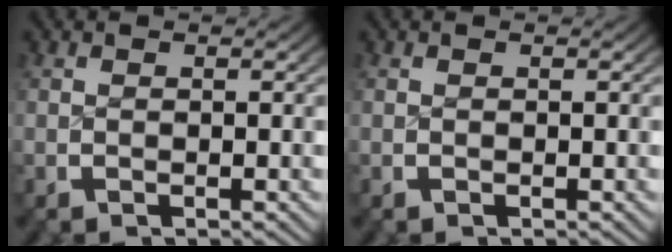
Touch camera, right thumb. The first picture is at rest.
{"total": 0.0}